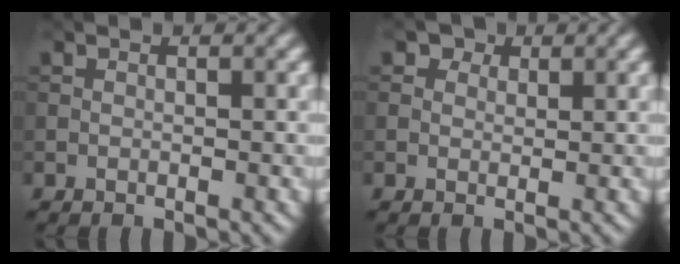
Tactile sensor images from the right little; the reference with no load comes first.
{"total": 2.4, "force": [1.6, 1.6, 0.9], "torque": [-0.015, -0.008, 0.017]}